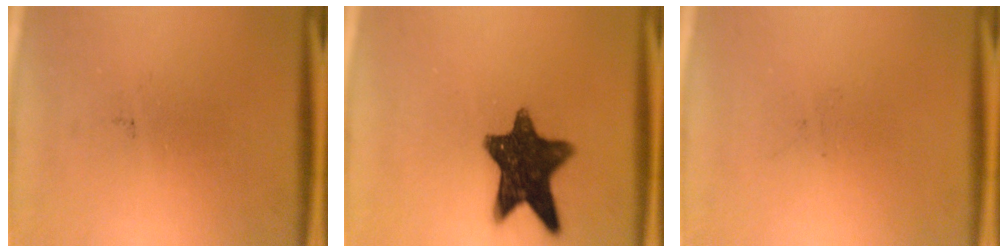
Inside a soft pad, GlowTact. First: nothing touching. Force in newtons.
{"total": 12.4}
{"total": 0.0}